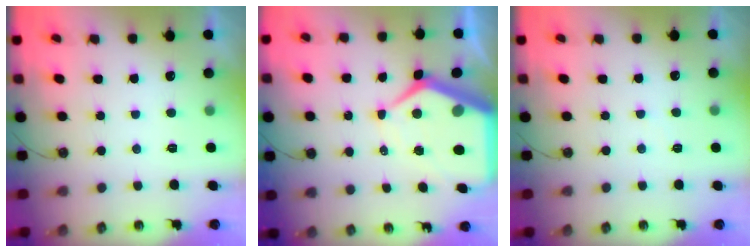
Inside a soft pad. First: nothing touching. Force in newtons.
{"total": 14.7, "press": 14.6, "slide": 1.3}
{"total": 2.6, "press": 2.6, "slide": 0.3}